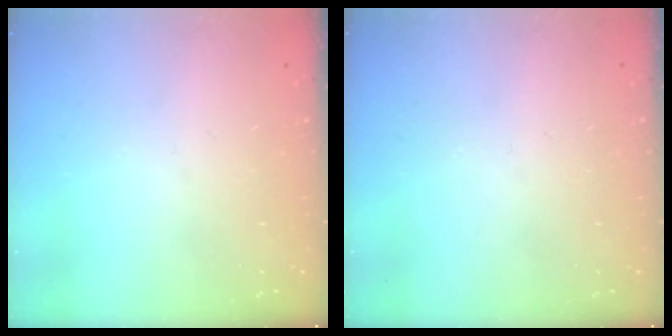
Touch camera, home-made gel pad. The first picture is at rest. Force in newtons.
{"total": 0.0}